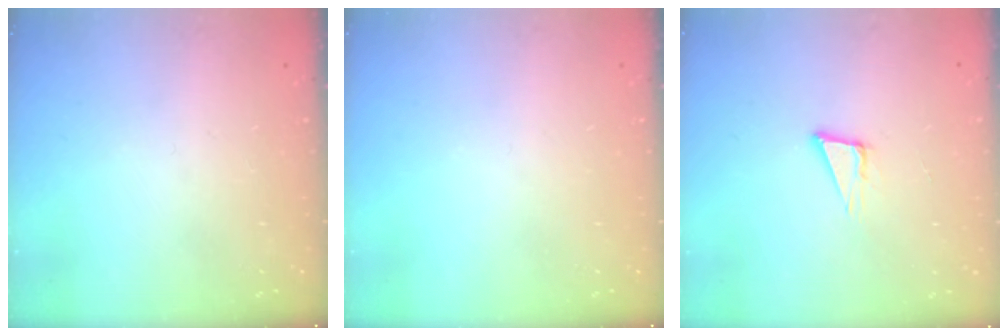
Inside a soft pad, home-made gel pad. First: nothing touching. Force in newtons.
{"total": 0.0}
{"total": 4.9, "press": 3.8, "slide": 3.0}